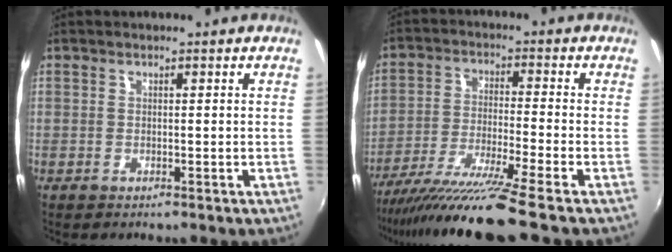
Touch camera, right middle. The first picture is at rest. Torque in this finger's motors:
{"motor_torque": [1.07, -1.07, 0.66, 0.10]}